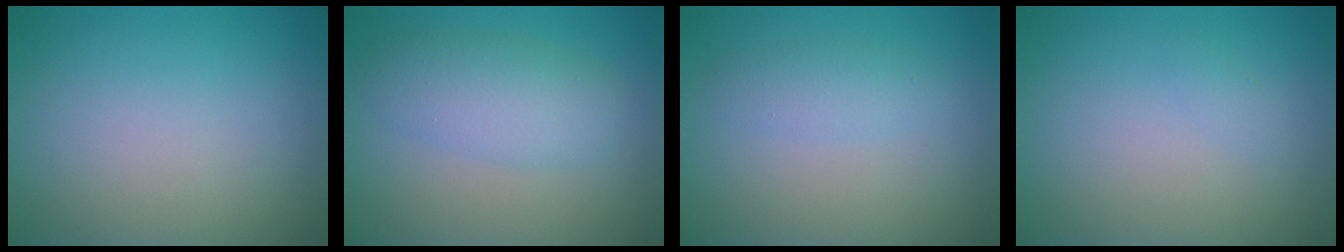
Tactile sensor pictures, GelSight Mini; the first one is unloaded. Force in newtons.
{"total": 4.1, "press": 4.1, "slide": 0.2}
{"total": 1.6, "press": 1.6, "slide": 0.0}
{"total": 0.5, "press": 0.5, "slide": 0.0}